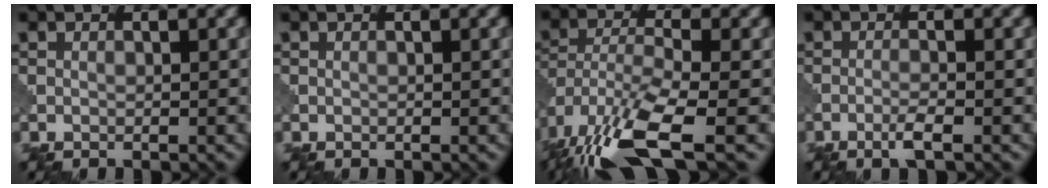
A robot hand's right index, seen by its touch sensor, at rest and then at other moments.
{"total": 0.0}
{"total": 11.2, "force": [-6.7, 4.0, 8.1], "torque": [-0.172, -0.021, -0.132]}
{"total": 1.7, "force": [-0.9, 0.1, 1.4], "torque": [-0.024, 0.005, -0.023]}